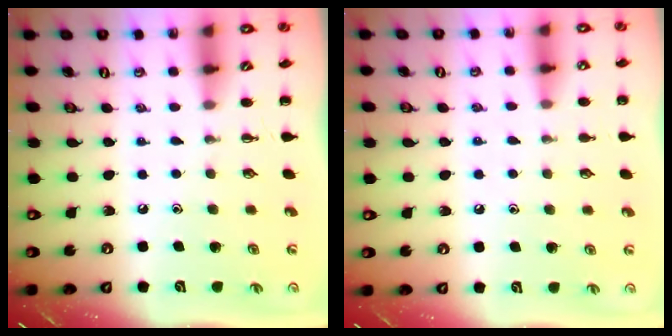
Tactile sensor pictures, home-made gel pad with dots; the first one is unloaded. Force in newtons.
{"total": 6.6, "press": 6.2, "slide": 2.2}